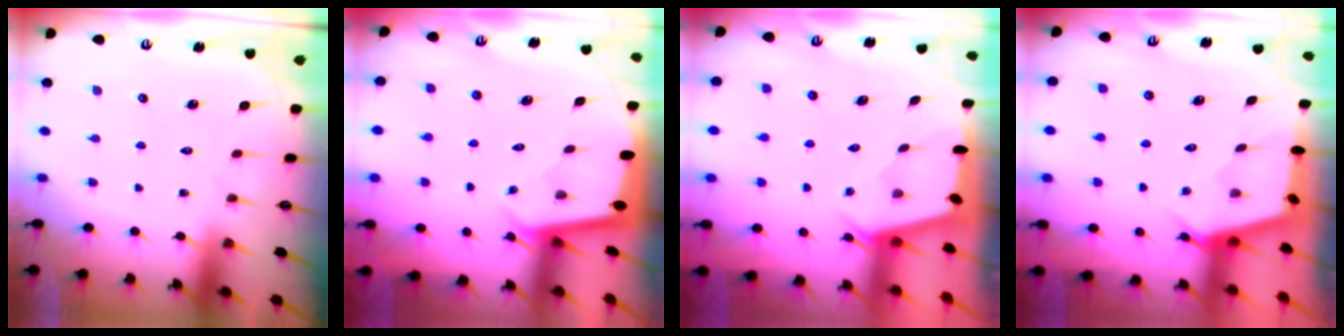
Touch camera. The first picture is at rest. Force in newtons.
{"total": 1.9, "press": 1.9, "slide": 0.1}
{"total": 2.0, "press": 2.0, "slide": 0.3}
{"total": 2.7, "press": 2.7, "slide": 0.4}